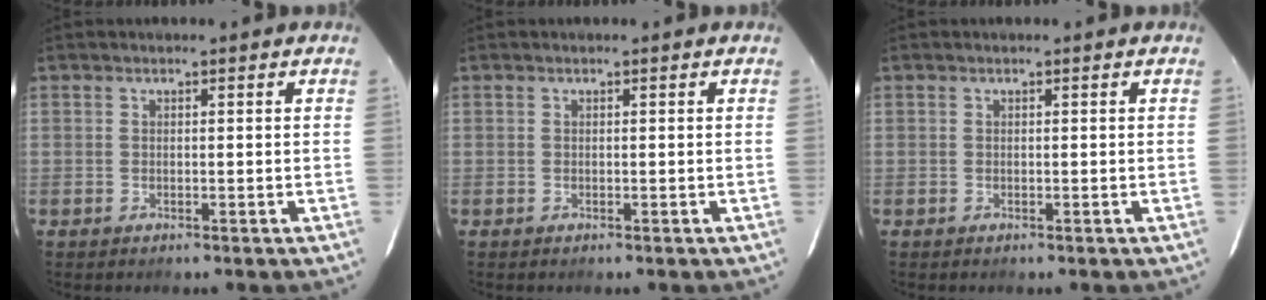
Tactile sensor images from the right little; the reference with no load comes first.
{"total": 0.0}
{"total": 0.0}